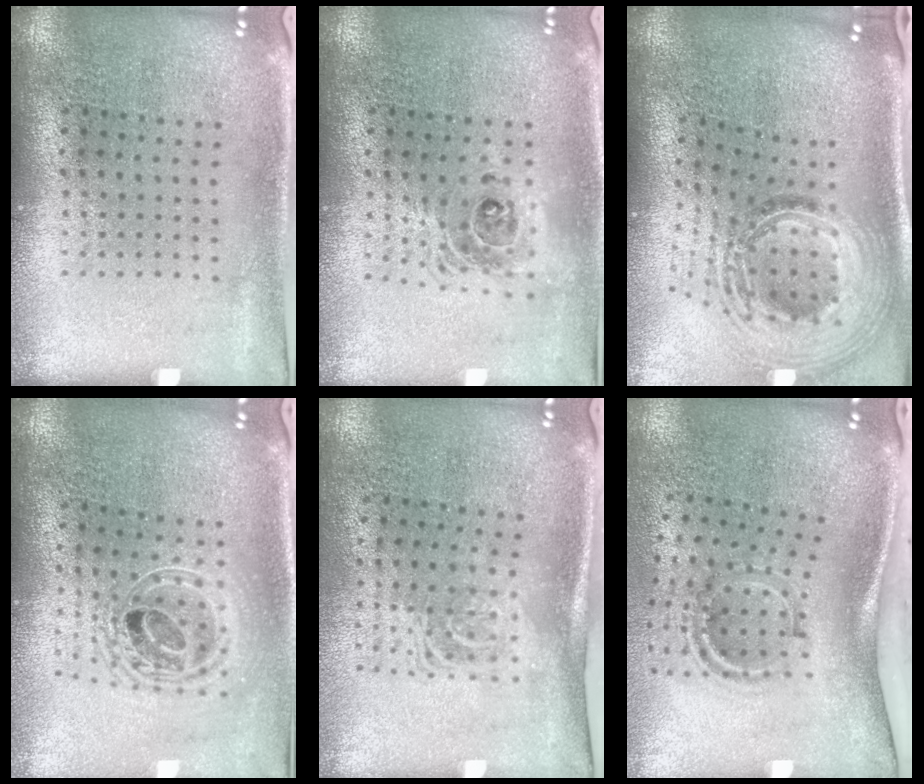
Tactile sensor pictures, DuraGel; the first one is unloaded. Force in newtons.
{"total": 1.4, "press": 1.2, "slide": 0.7}
{"total": 2.4, "press": 1.8, "slide": 1.6}
{"total": 2.0, "press": 1.6, "slide": 1.2}
{"total": 1.6, "press": 1.2, "slide": 1.0}
{"total": 1.6, "press": 1.1, "slide": 1.1}